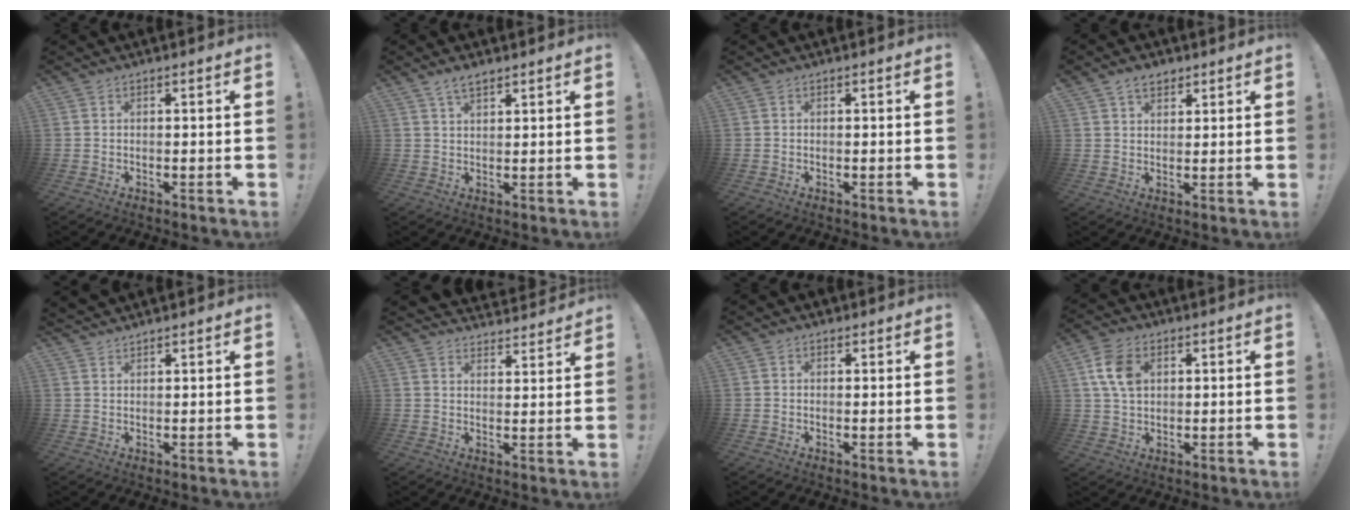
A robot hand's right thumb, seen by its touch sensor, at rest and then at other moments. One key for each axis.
{"total": 3.9, "fx": 2.9, "fy": 1.5, "fz": 2.1, "tx": -0.031, "ty": -0.016, "tz": 0.051}
{"total": 0.0}
{"total": 4.8, "fx": 3.2, "fy": 3.1, "fz": 1.9, "tx": -0.025, "ty": -0.011, "tz": 0.057}
{"total": 2.3, "fx": 2.2, "fy": 0.5, "fz": 0.4, "tx": -0.004, "ty": -0.015, "tz": 0.041}
{"total": 4.0, "fx": 3.6, "fy": 1.5, "fz": 0.8, "tx": -0.007, "ty": -0.032, "tz": 0.065}
{"total": 1.0, "fx": 0.8, "fy": 0.6, "fz": 0.3, "tx": 0.008, "ty": -0.005, "tz": 0.011}
{"total": 9.6, "fx": 2.8, "fy": 6.8, "fz": 6.1, "tx": -0.112, "ty": 0.003, "tz": 0.055}